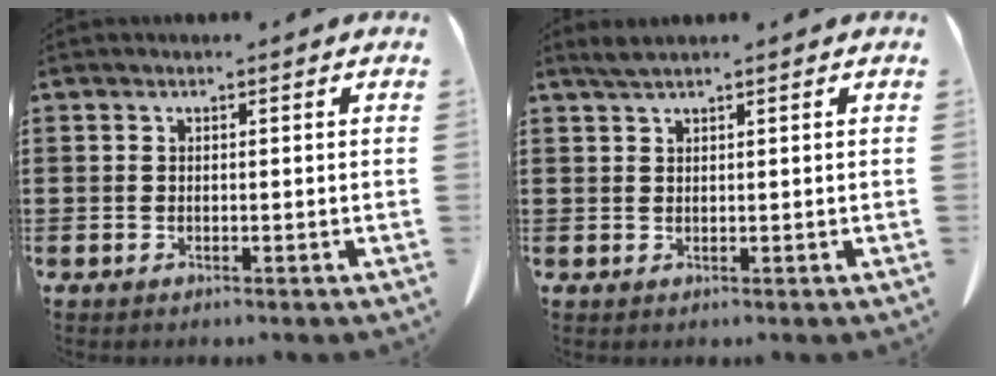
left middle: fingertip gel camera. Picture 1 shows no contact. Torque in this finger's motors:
{"motor_torque": [-0.03, 0.05, 0.00, 0.00]}